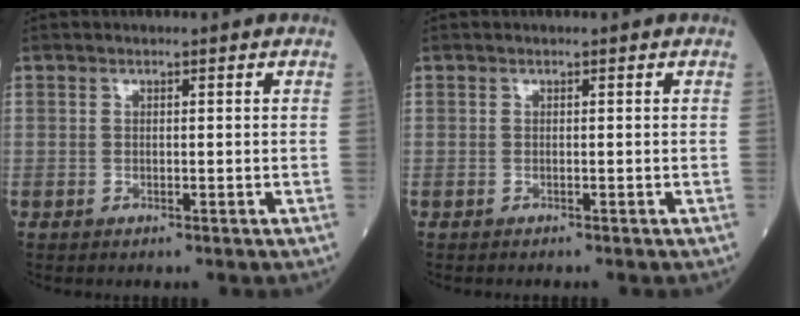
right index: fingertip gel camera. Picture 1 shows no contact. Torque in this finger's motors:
{"motor_torque": [-0.10, -0.05, 0.11, 0.02]}